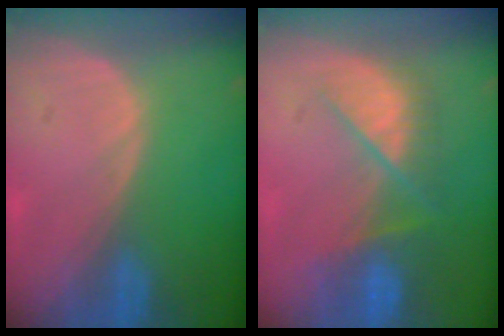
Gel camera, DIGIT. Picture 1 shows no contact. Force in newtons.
{"total": 7.8, "press": 7.2, "slide": 2.8}